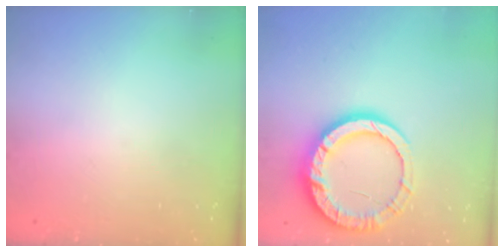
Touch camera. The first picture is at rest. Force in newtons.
{"total": 15.6, "press": 15.5, "slide": 1.4}